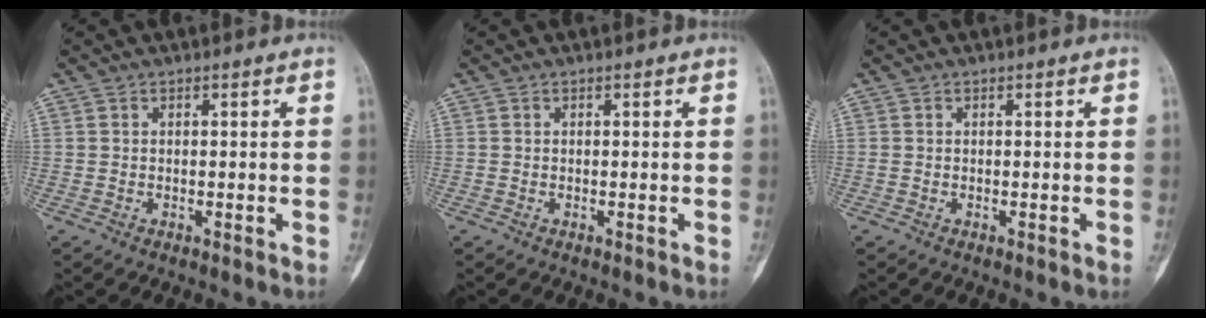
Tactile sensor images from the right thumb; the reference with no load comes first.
{"total": 0.0}
{"total": 0.0}